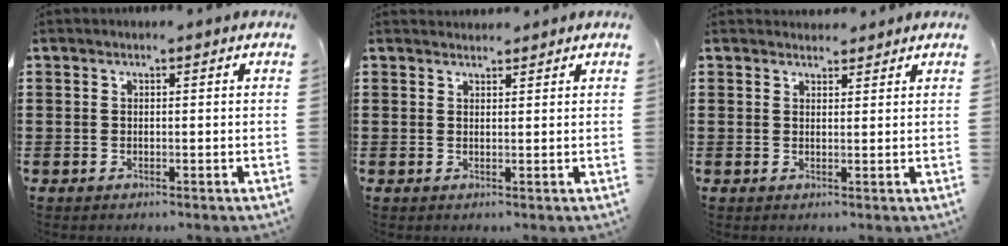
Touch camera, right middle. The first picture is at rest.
{"total": 1.6, "force": [1.5, 0.4, -0.1], "torque": [-0.003, 0.002, 0.030]}
{"total": 1.9, "force": [1.9, 0.5, -0.1], "torque": [0.005, 0.000, 0.035]}